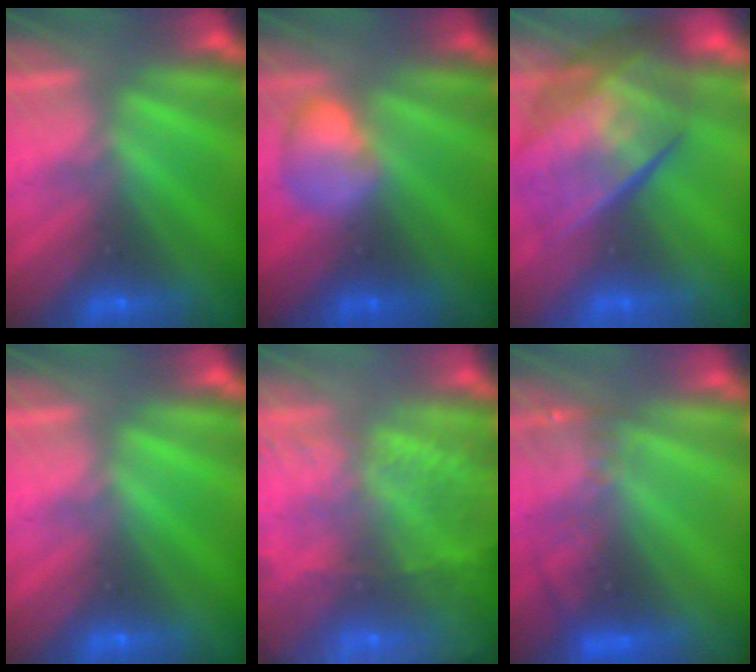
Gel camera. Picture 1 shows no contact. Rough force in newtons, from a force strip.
{"total": 2.4}
{"total": 11.0}
{"total": 0.0}
{"total": 7.4}
{"total": 3.1}